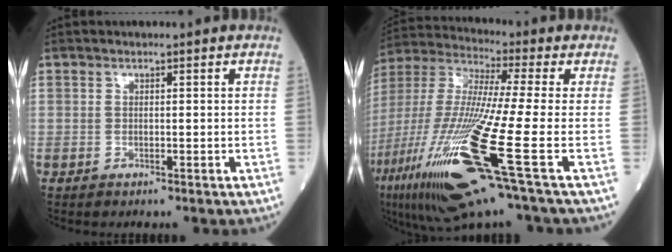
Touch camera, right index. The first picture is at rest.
{"total": 23.6, "force": [-8.9, 0.8, 21.8], "torque": [-0.475, -0.054, -0.172]}